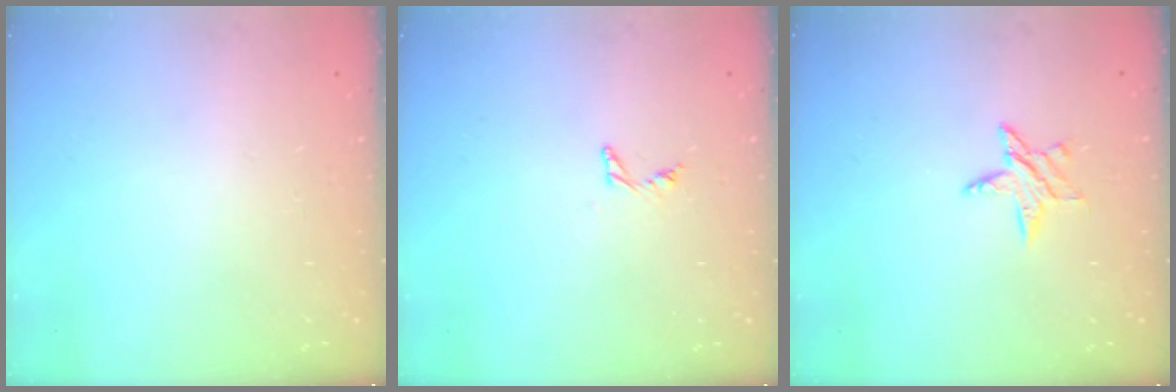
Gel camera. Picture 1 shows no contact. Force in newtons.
{"total": 3.8, "press": 3.7, "slide": 0.4}
{"total": 5.7, "press": 5.7, "slide": 0.6}